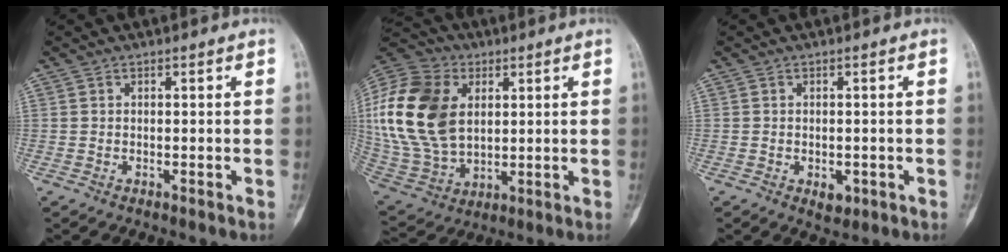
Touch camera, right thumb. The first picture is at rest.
{"total": 23.2, "force": [4.6, 16.0, 16.2], "torque": [-0.335, -0.009, 0.091]}
{"total": 2.8, "force": [-0.9, 1.8, 1.9], "torque": [-0.011, 0.001, -0.006]}